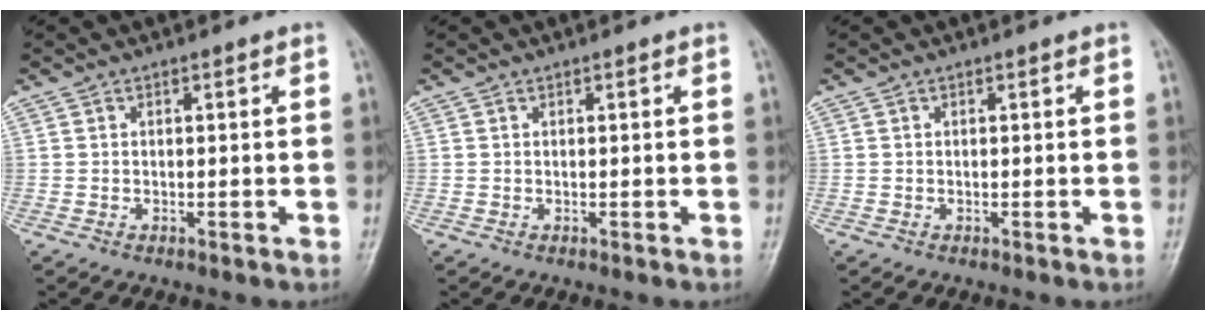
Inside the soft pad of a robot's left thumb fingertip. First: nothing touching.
{"total": 0.0}
{"total": 0.0}